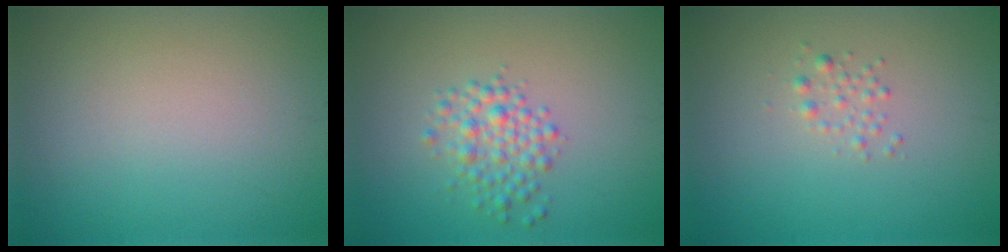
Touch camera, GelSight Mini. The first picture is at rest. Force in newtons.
{"total": 2.7, "press": 2.7, "slide": 0.1}
{"total": 1.1, "press": 1.1, "slide": 0.0}